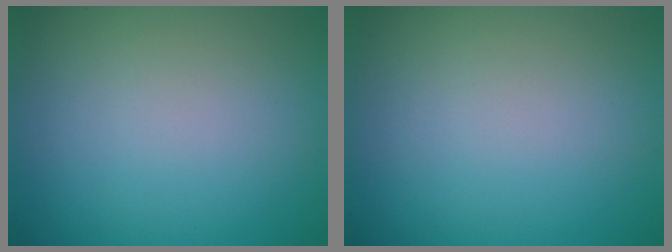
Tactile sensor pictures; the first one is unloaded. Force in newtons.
{"total": 0.0}